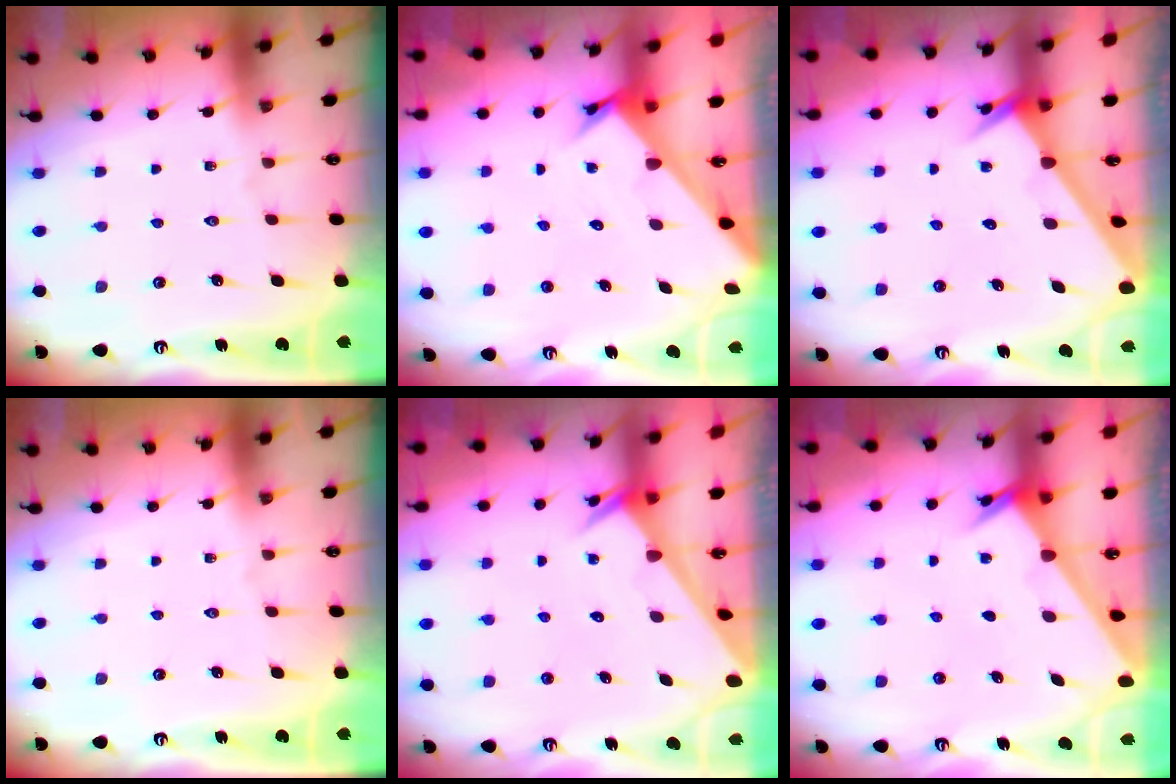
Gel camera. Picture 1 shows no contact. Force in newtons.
{"total": 2.6, "press": 2.6, "slide": 0.2}
{"total": 2.4, "press": 2.4, "slide": 0.1}
{"total": 0.0}
{"total": 2.0, "press": 2.0, "slide": 0.1}
{"total": 2.2, "press": 2.2, "slide": 0.2}